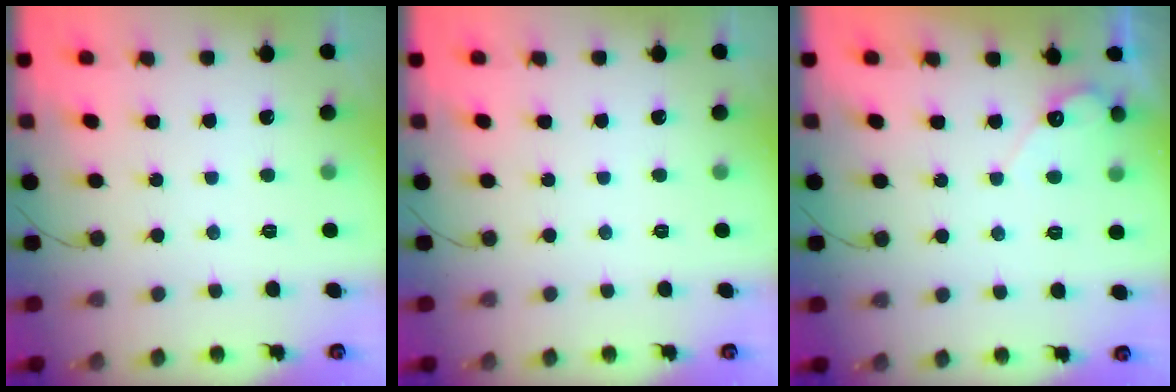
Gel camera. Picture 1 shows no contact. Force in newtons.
{"total": 0.0}
{"total": 4.5, "press": 4.5, "slide": 0.2}